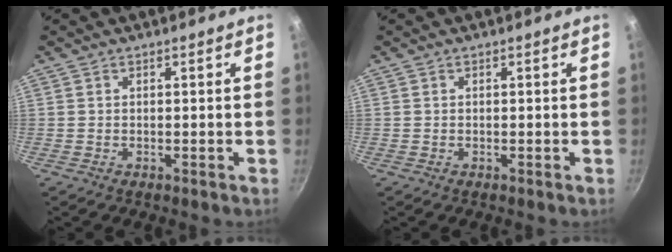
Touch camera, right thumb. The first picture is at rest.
{"total": 0.0}